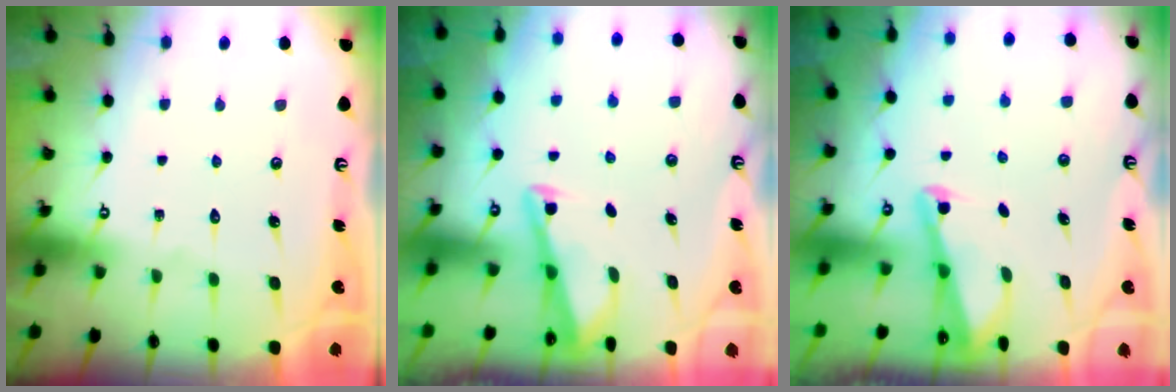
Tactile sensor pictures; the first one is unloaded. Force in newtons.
{"total": 3.0, "press": 3.0, "slide": 0.3}
{"total": 2.0, "press": 2.0, "slide": 0.3}